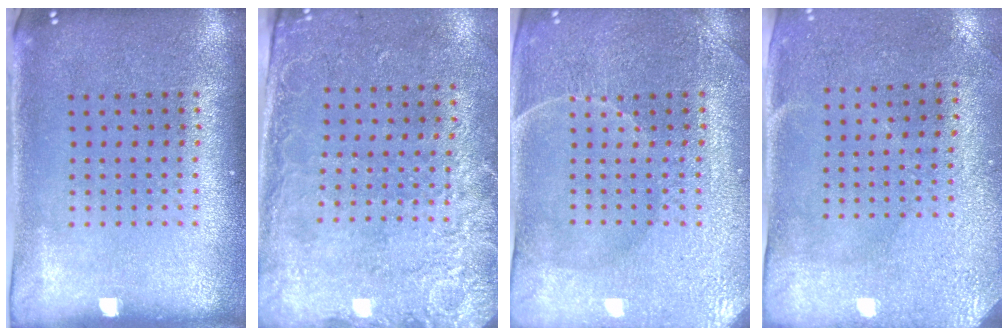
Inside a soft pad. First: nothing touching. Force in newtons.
{"total": 2.5, "press": 1.9, "slide": 1.6}
{"total": 3.7, "press": 3.7, "slide": 0.6}
{"total": 3.0, "press": 2.4, "slide": 1.8}